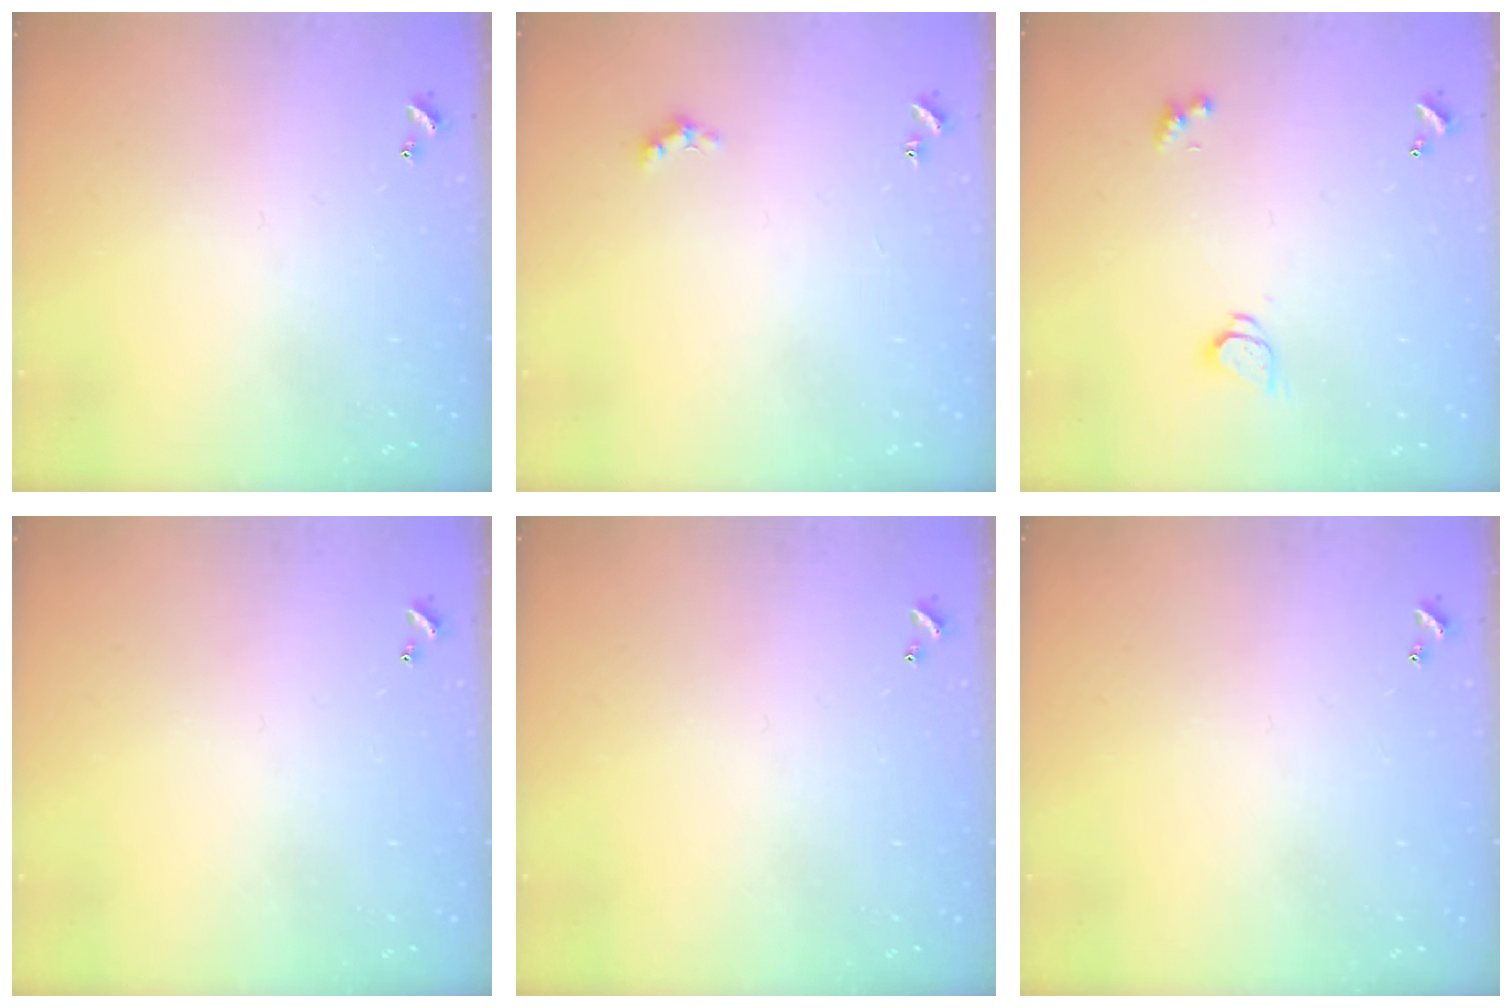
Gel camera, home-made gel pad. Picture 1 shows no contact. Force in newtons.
{"total": 2.4, "press": 2.3, "slide": 0.6}
{"total": 1.9, "press": 1.8, "slide": 0.3}
{"total": 0.0}
{"total": 0.0}
{"total": 0.0}